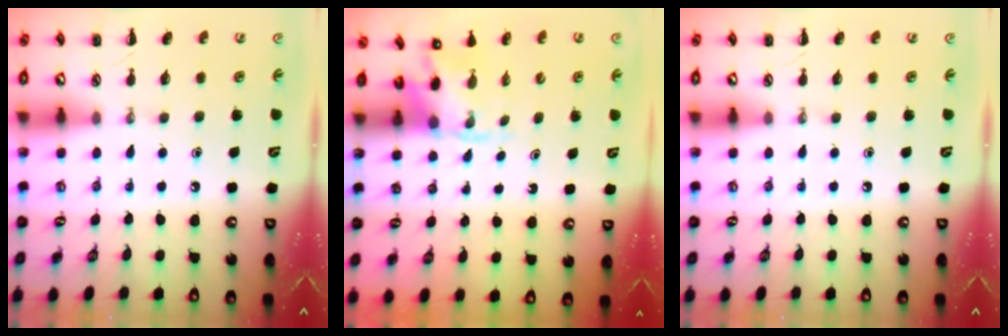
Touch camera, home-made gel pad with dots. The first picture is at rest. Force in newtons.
{"total": 3.2, "press": 3.1, "slide": 0.6}
{"total": 0.0}